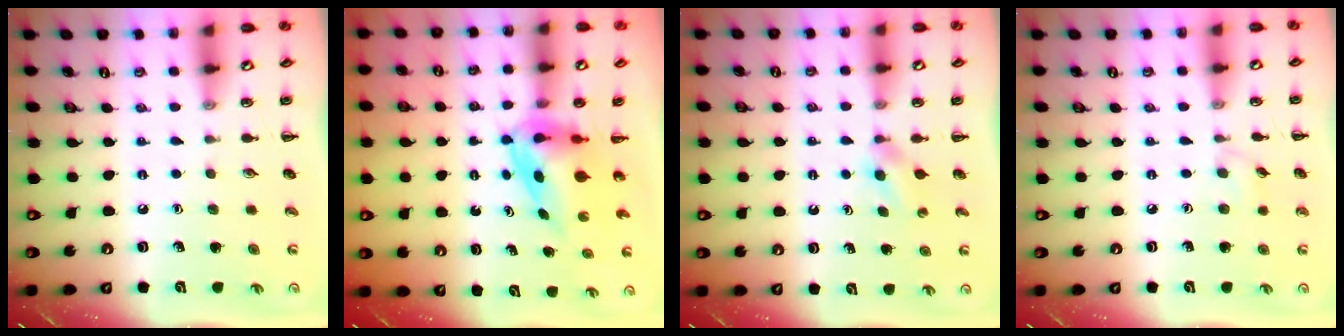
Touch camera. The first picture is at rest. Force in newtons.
{"total": 4.0, "press": 3.9, "slide": 0.7}
{"total": 2.7, "press": 2.5, "slide": 1.0}
{"total": 3.3, "press": 3.1, "slide": 1.2}